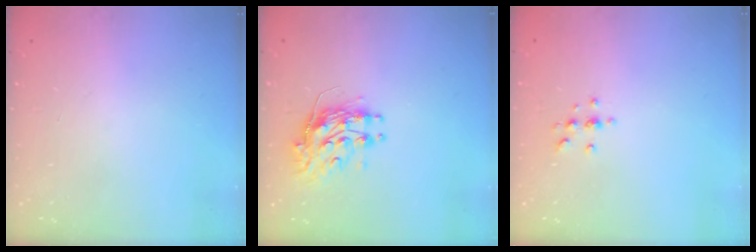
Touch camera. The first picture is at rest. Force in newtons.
{"total": 9.6, "press": 9.6, "slide": 0.3}
{"total": 3.9, "press": 3.8, "slide": 0.5}